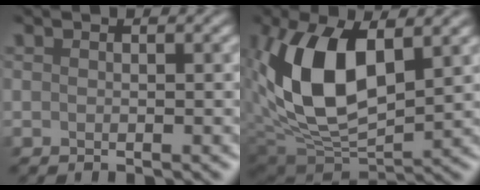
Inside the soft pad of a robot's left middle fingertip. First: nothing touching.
{"total": 10.1, "force": [2.4, 5.5, 8.2], "torque": [-0.182, 0.004, 0.040]}